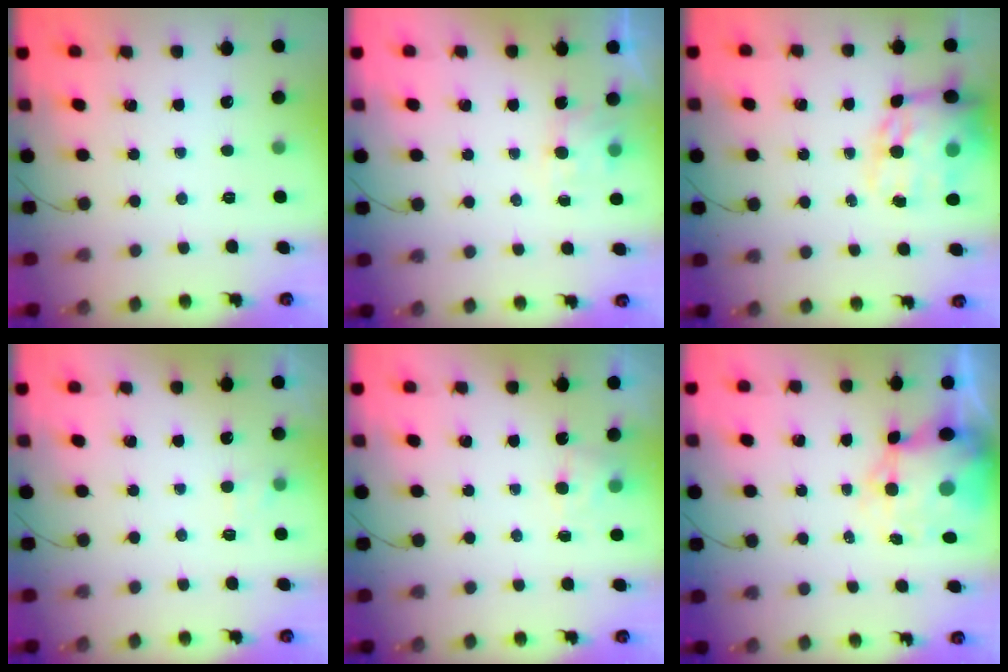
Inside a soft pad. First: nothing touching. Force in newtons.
{"total": 2.2, "press": 2.0, "slide": 0.9}
{"total": 18.7, "press": 18.1, "slide": 4.6}
{"total": 2.6, "press": 2.4, "slide": 1.2}
{"total": 3.9, "press": 3.6, "slide": 1.3}
{"total": 10.3, "press": 10.0, "slide": 2.5}